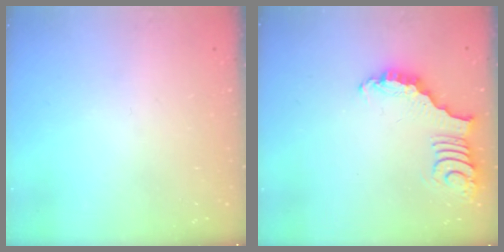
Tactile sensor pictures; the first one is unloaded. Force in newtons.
{"total": 3.6, "press": 3.5, "slide": 0.7}